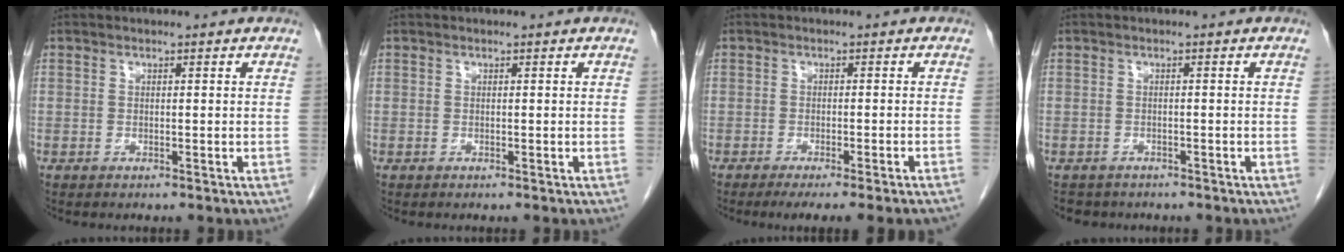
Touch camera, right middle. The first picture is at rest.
{"total": 0.0}
{"total": 8.7, "force": [-7.1, -0.7, 4.9], "torque": [-0.044, -0.015, -0.096]}
{"total": 3.5, "force": [-3.0, 1.7, 0.3], "torque": [-0.009, 0.001, -0.040]}